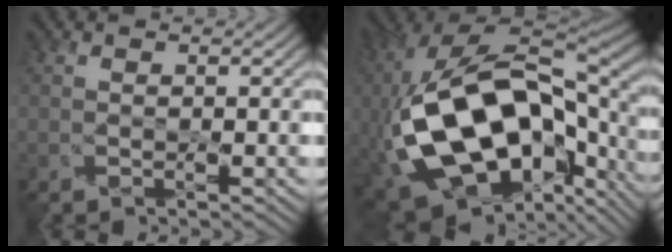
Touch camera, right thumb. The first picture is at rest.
{"total": 18.6, "force": [-2.3, 11.0, 14.9], "torque": [-0.338, -0.020, -0.013]}